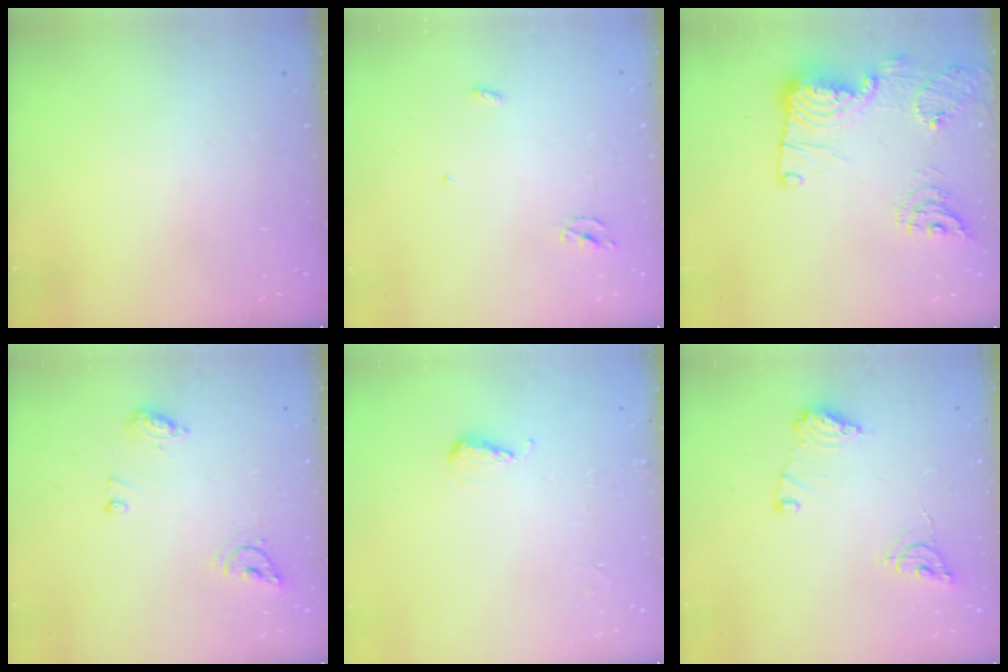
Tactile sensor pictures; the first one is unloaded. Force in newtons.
{"total": 2.3, "press": 2.3, "slide": 0.2}
{"total": 19.1, "press": 18.3, "slide": 5.5}
{"total": 8.3, "press": 8.2, "slide": 0.9}
{"total": 5.2, "press": 5.1, "slide": 0.9}
{"total": 10.2, "press": 10.2, "slide": 0.6}